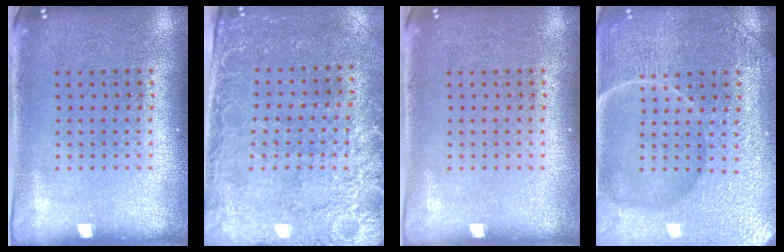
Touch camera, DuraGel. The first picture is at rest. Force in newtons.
{"total": 2.6, "press": 2.4, "slide": 1.1}
{"total": 0.0}
{"total": 5.6, "press": 5.6, "slide": 0.6}